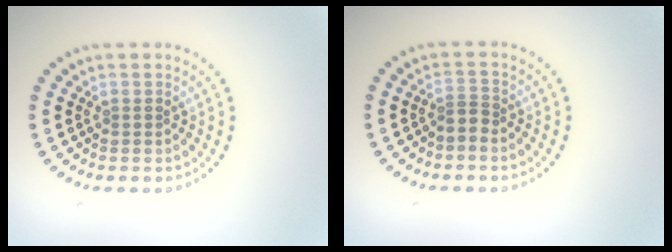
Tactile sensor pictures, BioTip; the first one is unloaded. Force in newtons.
{"total": 1.1, "press": 0.7, "slide": 0.9}